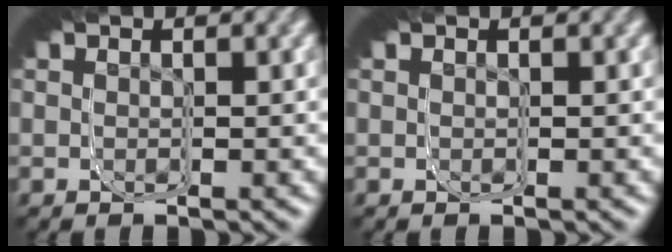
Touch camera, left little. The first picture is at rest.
{"total": 0.0}